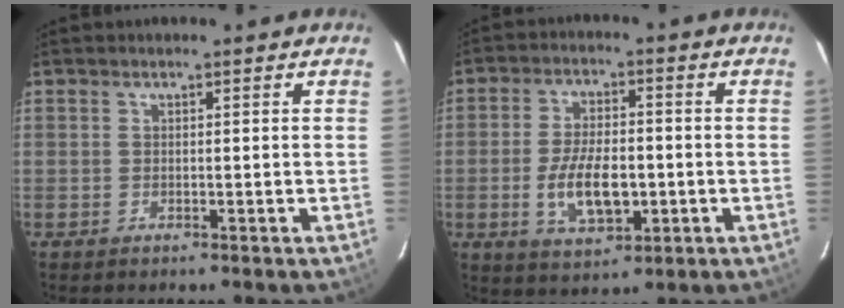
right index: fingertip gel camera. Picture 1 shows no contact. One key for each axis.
{"total": 10.1, "fx": -2.3, "fy": 4.8, "fz": 8.6, "tx": -0.172, "ty": -0.003, "tz": -0.035}